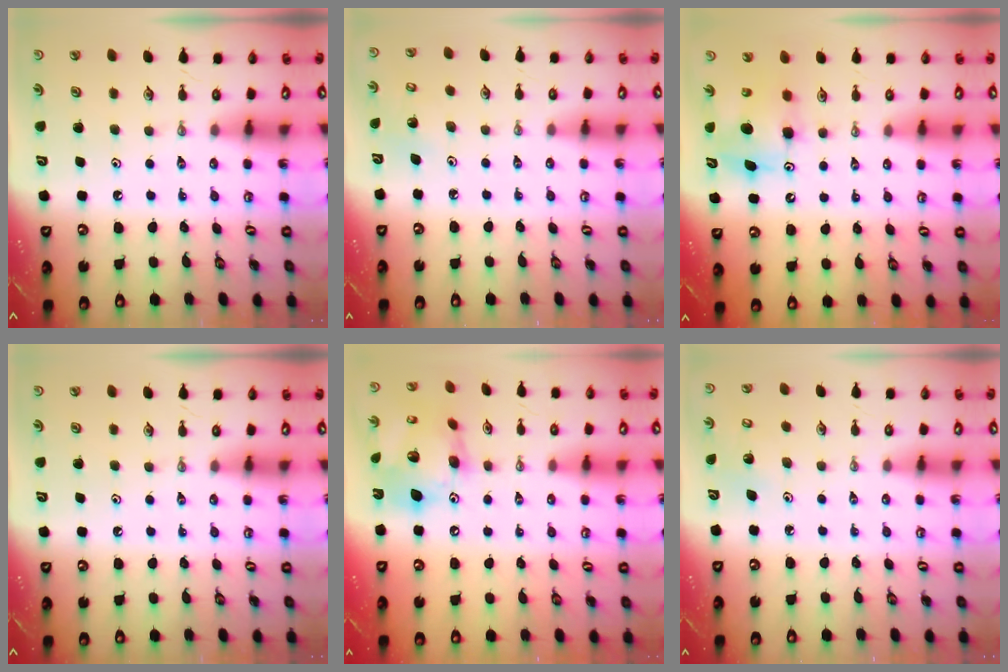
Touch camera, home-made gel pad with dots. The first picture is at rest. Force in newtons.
{"total": 3.2, "press": 3.1, "slide": 0.4}
{"total": 8.0, "press": 7.9, "slide": 0.5}
{"total": 0.0}
{"total": 17.2, "press": 17.1, "slide": 1.9}
{"total": 3.2, "press": 3.1, "slide": 0.4}